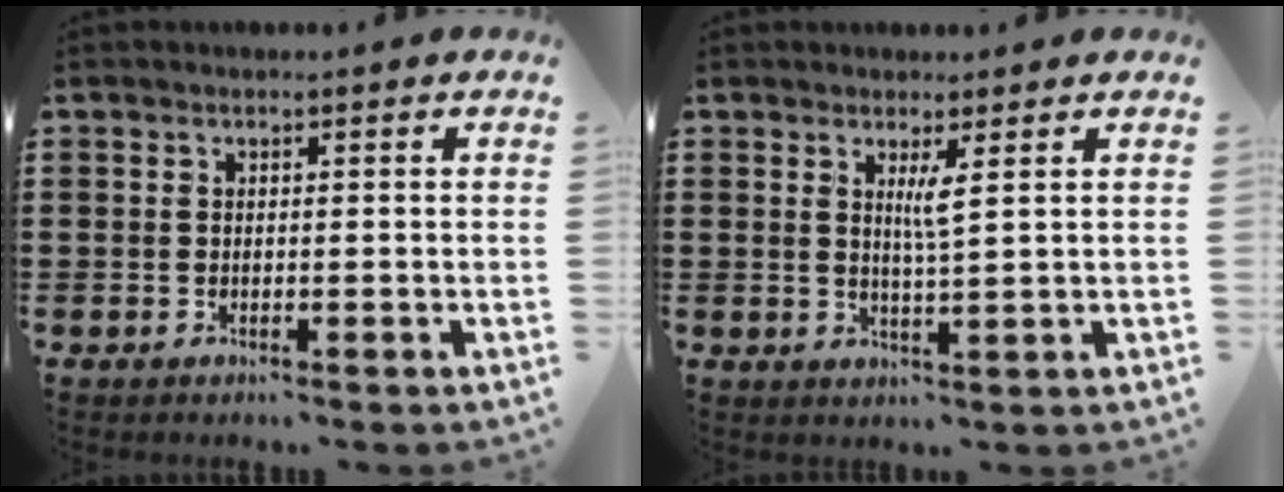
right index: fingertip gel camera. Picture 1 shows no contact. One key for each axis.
{"total": 2.7, "fx": 1.2, "fy": -0.2, "fz": 2.4, "tx": -0.050, "ty": -0.006, "tz": 0.019}